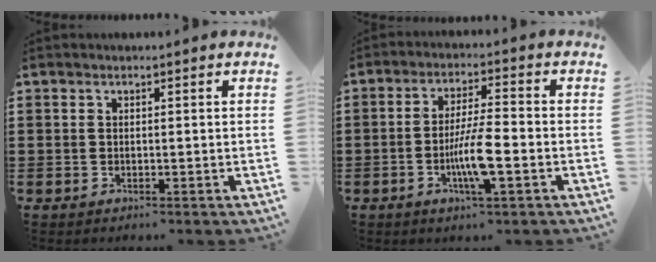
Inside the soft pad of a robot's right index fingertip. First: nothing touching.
{"total": 7.4, "force": [-2.3, 1.1, 6.9], "torque": [-0.135, -0.009, -0.044]}